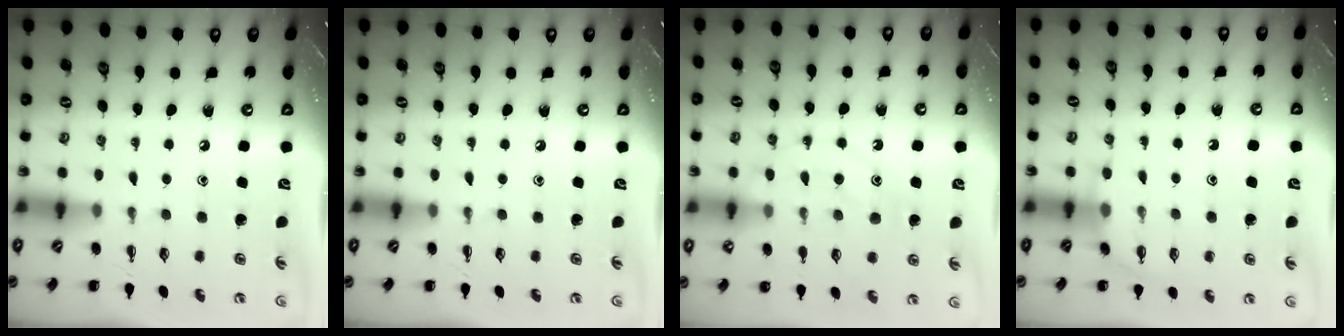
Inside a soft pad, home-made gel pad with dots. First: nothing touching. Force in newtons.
{"total": 0.0}
{"total": 11.9, "press": 11.9, "slide": 0.8}
{"total": 5.9, "press": 5.8, "slide": 1.4}